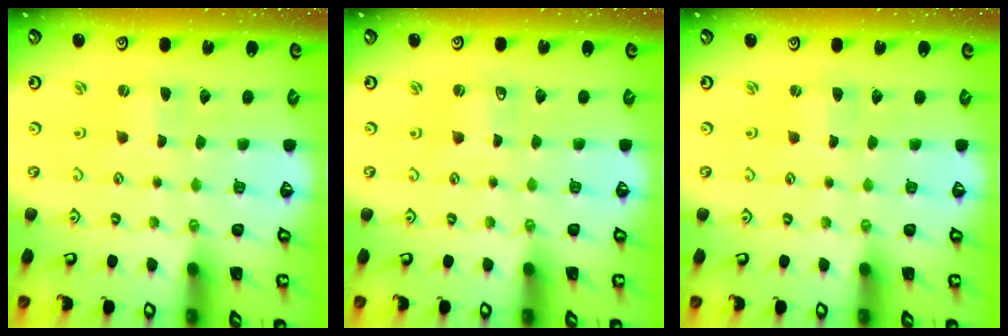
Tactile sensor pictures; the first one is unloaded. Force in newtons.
{"total": 0.0}
{"total": 0.0}